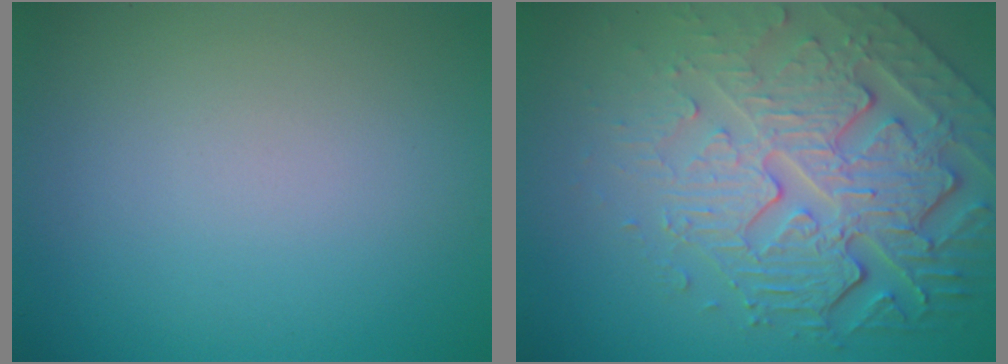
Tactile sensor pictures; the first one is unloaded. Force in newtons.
{"total": 8.3, "press": 5.8, "slide": 6.0}